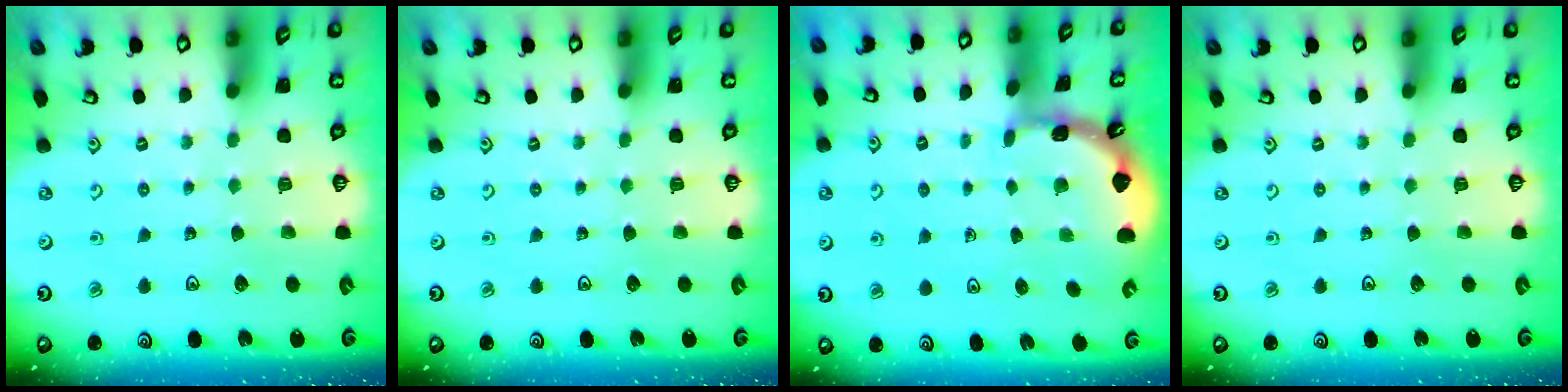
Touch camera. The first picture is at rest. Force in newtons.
{"total": 0.0}
{"total": 1.7, "press": 1.7, "slide": 0.1}
{"total": 0.0}